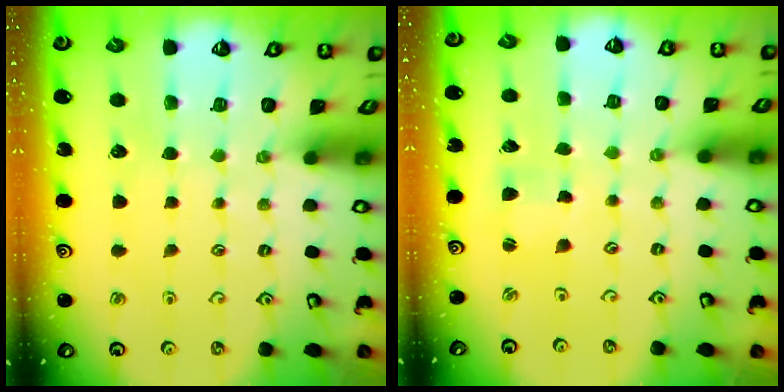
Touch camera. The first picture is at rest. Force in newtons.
{"total": 2.9, "press": 2.8, "slide": 0.4}